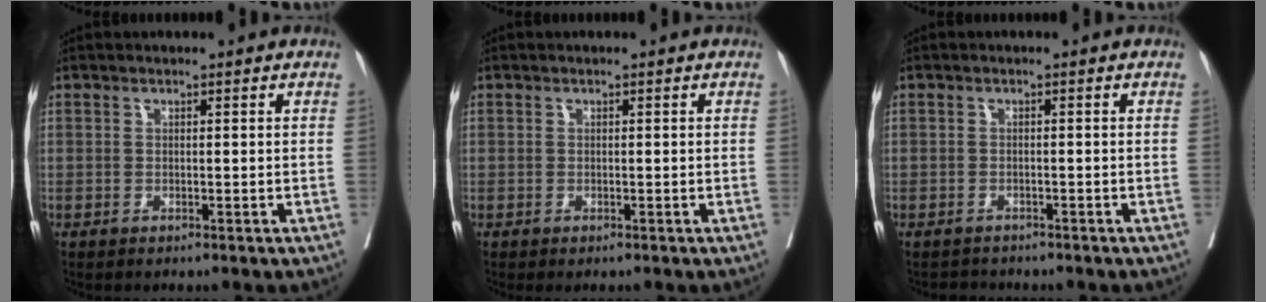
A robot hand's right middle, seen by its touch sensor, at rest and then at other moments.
{"total": 0.0}
{"total": 2.0, "force": [-1.8, 0.8, -0.3], "torque": [0.001, -0.003, -0.031]}